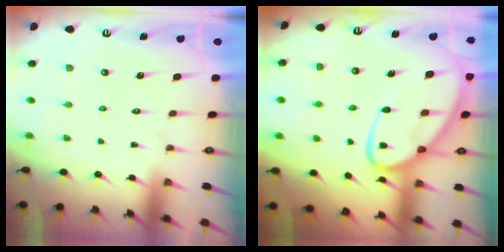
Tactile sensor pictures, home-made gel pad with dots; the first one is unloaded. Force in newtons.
{"total": 12.6, "press": 12.6, "slide": 1.2}